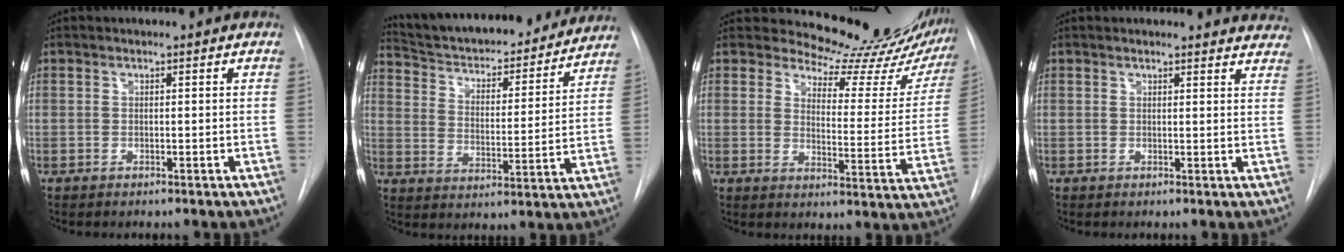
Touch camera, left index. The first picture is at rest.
{"total": 24.4, "force": [22.3, 5.4, 8.4], "torque": [-0.132, -0.012, 0.307]}
{"total": 16.9, "force": [15.8, 4.7, 3.9], "torque": [-0.029, -0.066, 0.168]}
{"total": 11.3, "force": [11.0, 2.1, 1.9], "torque": [0.008, -0.031, 0.090]}